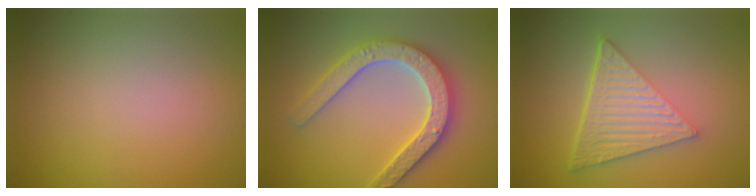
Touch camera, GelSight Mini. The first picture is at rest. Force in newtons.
{"total": 5.3, "press": 5.2, "slide": 1.0}
{"total": 6.7, "press": 4.4, "slide": 5.0}